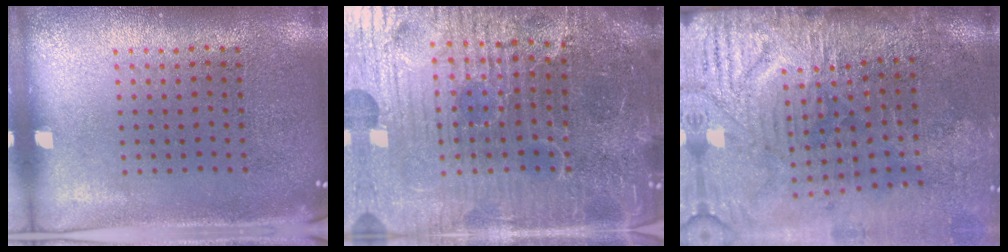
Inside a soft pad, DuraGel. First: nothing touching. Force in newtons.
{"total": 6.8, "press": 6.1, "slide": 3.0}
{"total": 4.8, "press": 3.9, "slide": 2.7}